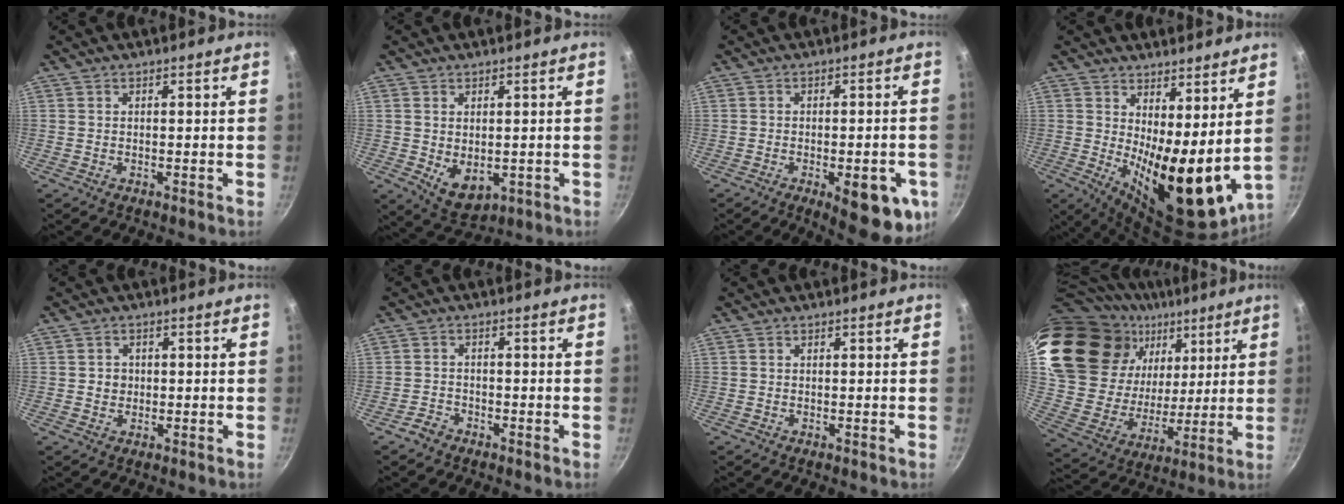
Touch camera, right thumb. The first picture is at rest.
{"total": 6.4, "force": [-0.2, 4.3, 4.8], "torque": [-0.070, -0.018, 0.012]}
{"total": 13.3, "force": [-4.7, 5.2, 11.3], "torque": [-0.100, 0.005, -0.055]}
{"total": 16.9, "force": [2.8, 6.9, 15.1], "torque": [-0.187, -0.040, 0.054]}
{"total": 2.3, "force": [0.0, 2.1, 0.8], "torque": [-0.002, 0.004, -0.002]}
{"total": 2.7, "force": [-2.0, 1.7, 0.6], "torque": [-0.005, 0.025, -0.034]}
{"total": 0.0}
{"total": 26.4, "force": [15.0, 16.3, 14.3], "torque": [-0.245, -0.043, 0.281]}